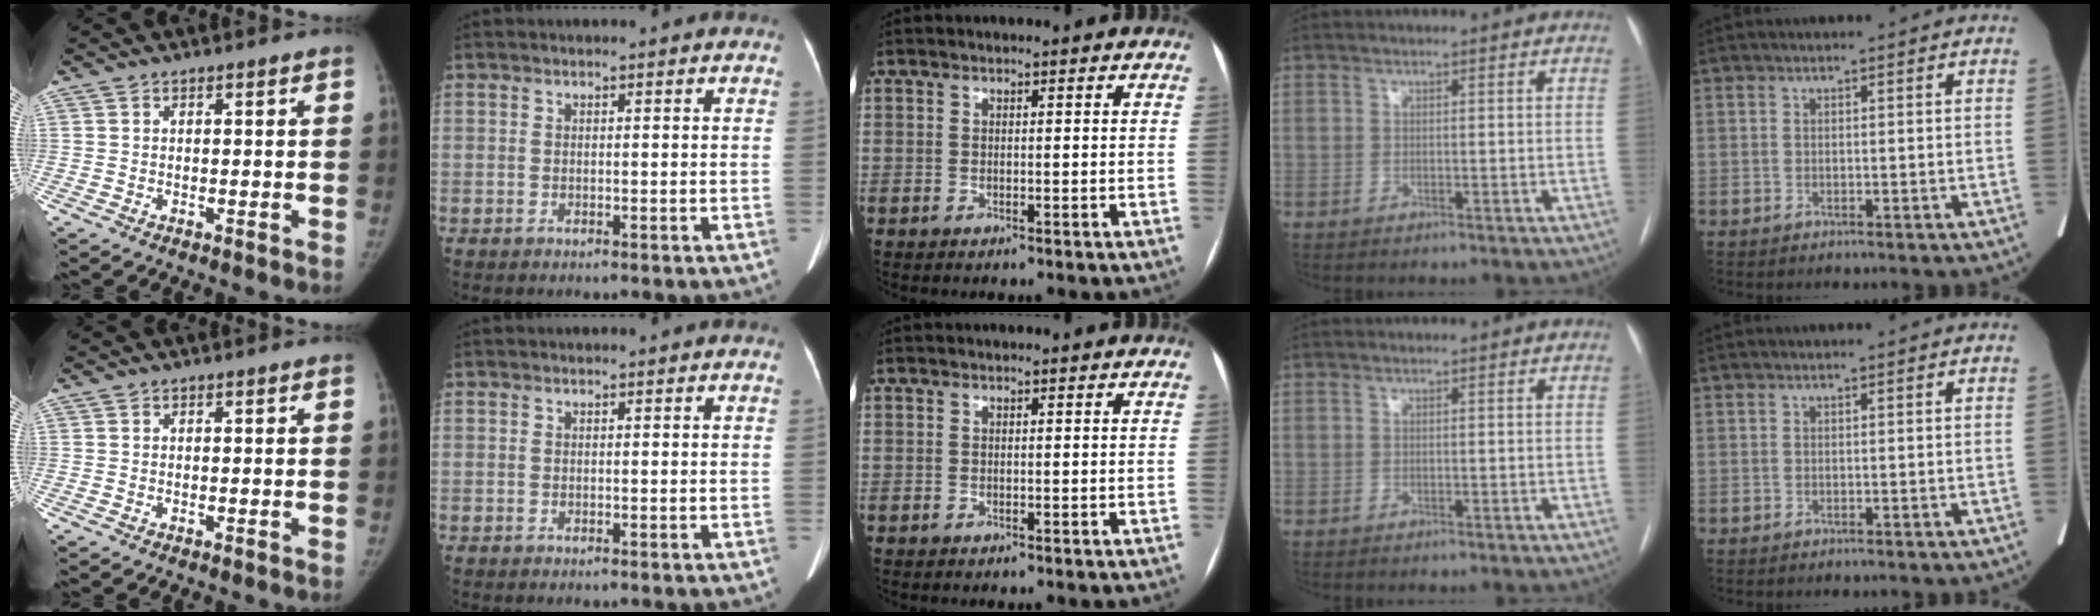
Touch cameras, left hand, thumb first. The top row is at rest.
{}